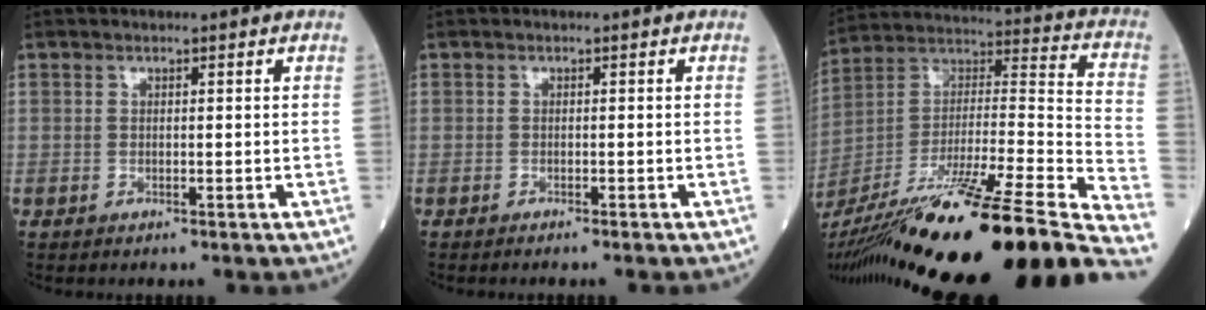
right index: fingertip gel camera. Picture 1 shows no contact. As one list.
[{"total": 1.3, "force": [-1.1, -0.2, 0.7], "torque": [-0.009, 0.002, -0.010]}, {"total": 37.1, "force": [-28.1, 0.6, 24.2], "torque": [-0.317, -0.050, -0.439]}]